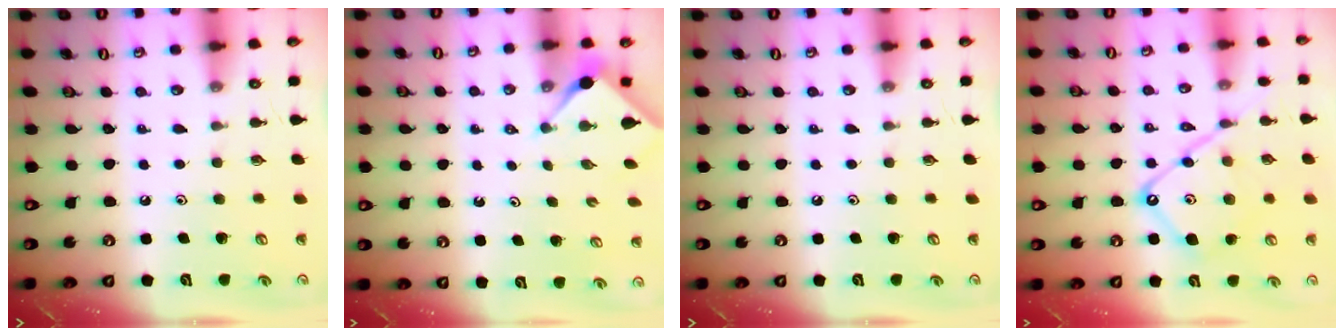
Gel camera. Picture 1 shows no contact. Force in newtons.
{"total": 3.6, "press": 3.6, "slide": 0.4}
{"total": 0.0}
{"total": 14.6, "press": 14.5, "slide": 1.5}